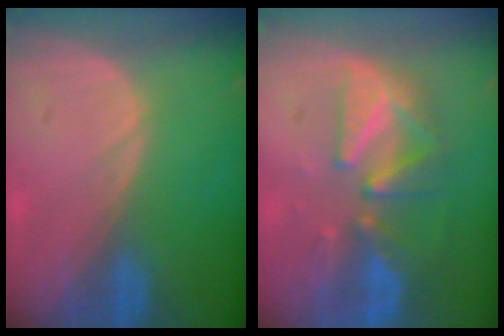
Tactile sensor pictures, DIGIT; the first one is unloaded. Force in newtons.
{"total": 9.2, "press": 8.5, "slide": 3.4}